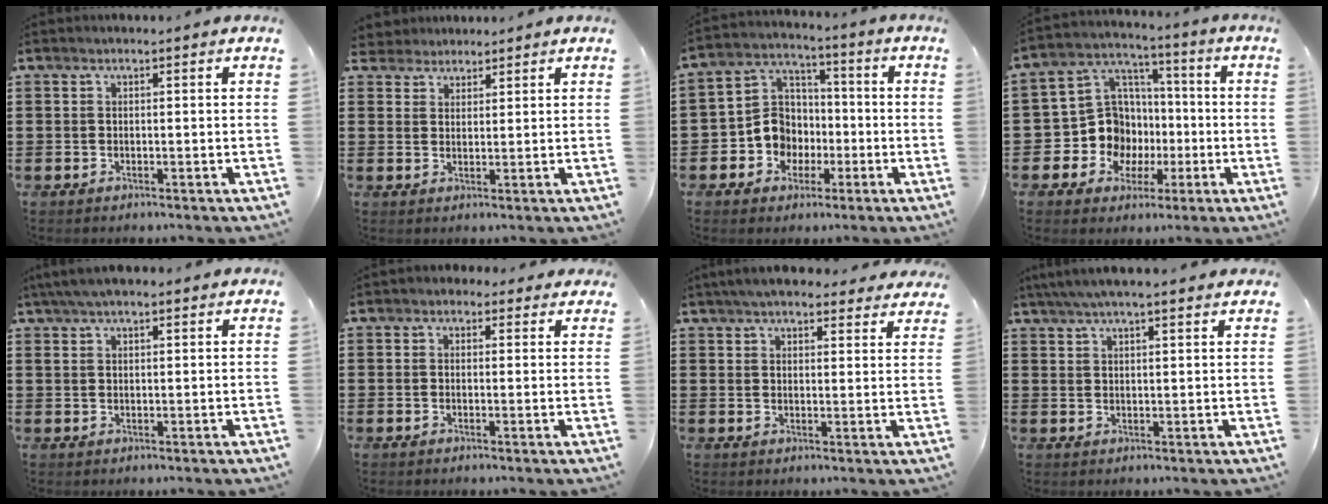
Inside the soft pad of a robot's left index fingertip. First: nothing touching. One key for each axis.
{"total": 2.4, "fx": 2.0, "fy": 1.1, "fz": -0.4, "tx": -0.003, "ty": 0.006, "tz": 0.039}
{"total": 8.1, "fx": -1.9, "fy": 7.4, "fz": 2.6, "tx": -0.094, "ty": 0.007, "tz": -0.039}
{"total": 11.0, "fx": -1.4, "fy": 10.3, "fz": 3.7, "tx": -0.121, "ty": 0.005, "tz": -0.018}
{"total": 3.7, "fx": 2.6, "fy": 1.2, "fz": 2.3, "tx": -0.051, "ty": 0.009, "tz": 0.048}
{"total": 1.7, "fx": 1.1, "fy": 1.3, "fz": 0.4, "tx": -0.006, "ty": 0.006, "tz": 0.018}
{"total": 5.2, "fx": 4.8, "fy": 0.9, "fz": 2.0, "tx": -0.050, "ty": -0.008, "tz": 0.090}
{"total": 4.3, "fx": 3.6, "fy": 0.2, "fz": 2.3, "tx": -0.053, "ty": -0.002, "tz": 0.065}